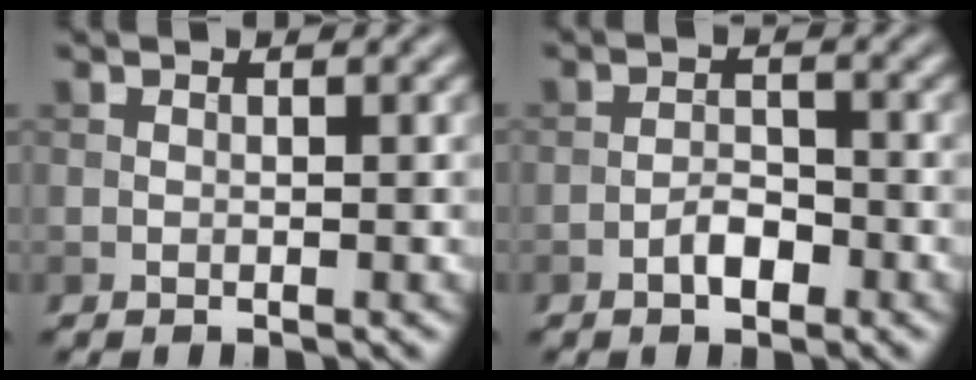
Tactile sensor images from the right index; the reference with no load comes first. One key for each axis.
{"total": 2.2, "fx": -1.3, "fy": 1.0, "fz": 1.5, "tx": -0.021, "ty": 0.007, "tz": -0.024}